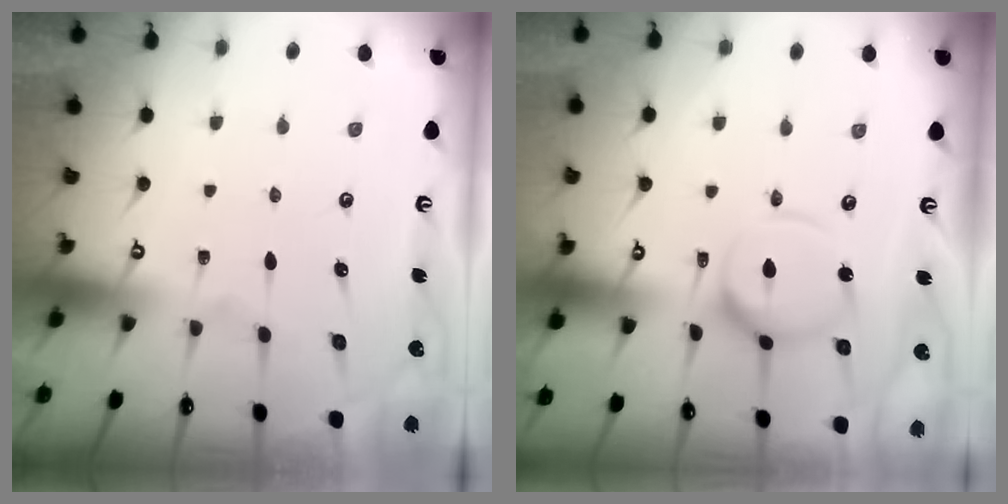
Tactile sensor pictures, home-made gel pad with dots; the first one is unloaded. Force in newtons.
{"total": 10.3, "press": 10.3, "slide": 0.9}